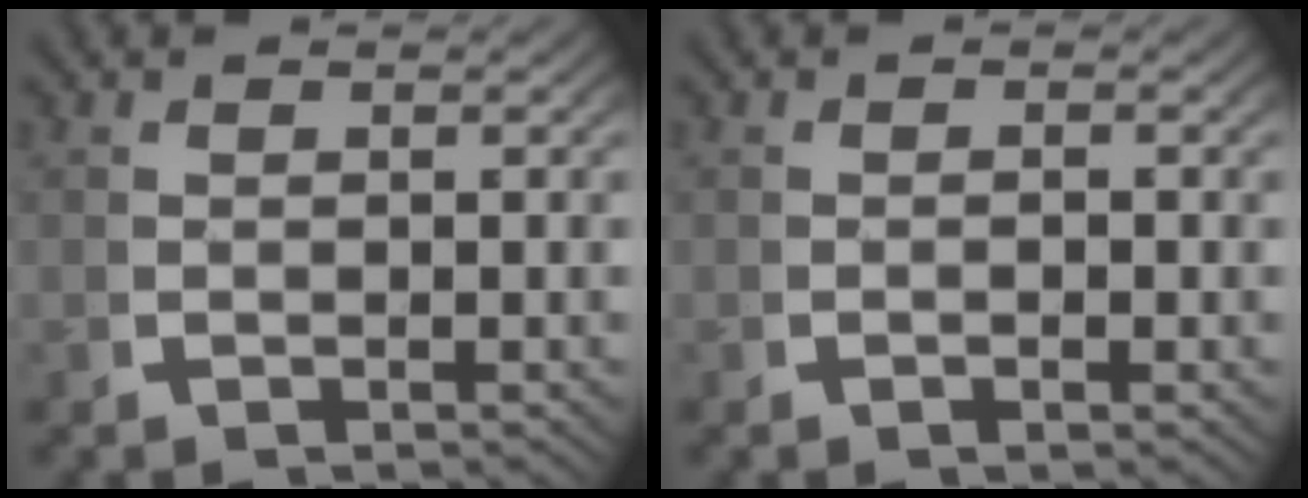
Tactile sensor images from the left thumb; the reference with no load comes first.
{"total": 0.8, "force": [-0.2, 0.3, 0.6], "torque": [-0.011, 0.002, -0.007]}